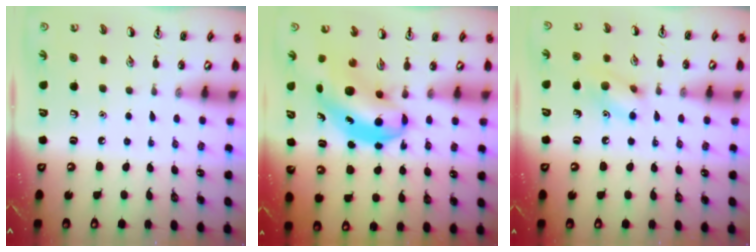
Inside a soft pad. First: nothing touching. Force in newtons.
{"total": 6.2, "press": 6.0, "slide": 1.7}
{"total": 9.5, "press": 9.4, "slide": 1.5}